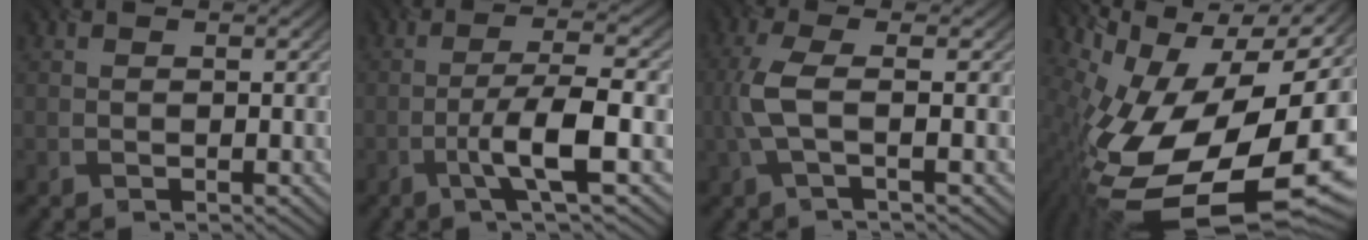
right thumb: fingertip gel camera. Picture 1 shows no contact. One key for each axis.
{"total": 6.5, "fx": -2.6, "fy": 0.7, "fz": 5.9, "tx": -0.109, "ty": 0.014, "tz": -0.057}
{"total": 4.3, "fx": -0.4, "fy": 1.0, "fz": 4.2, "tx": -0.107, "ty": 0.007, "tz": -0.014}
{"total": 18.4, "fx": -4.0, "fy": 9.5, "fz": 15.3, "tx": -0.273, "ty": -0.025, "tz": -0.060}